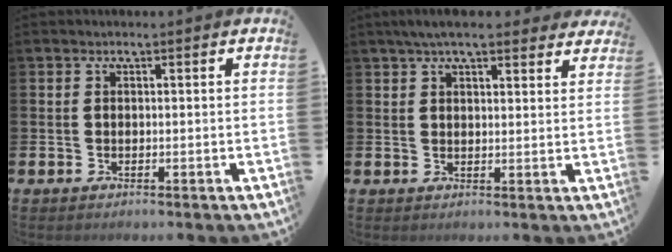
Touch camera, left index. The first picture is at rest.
{"total": 5.1, "force": [4.5, 1.1, 2.2], "torque": [-0.049, -0.010, 0.081]}